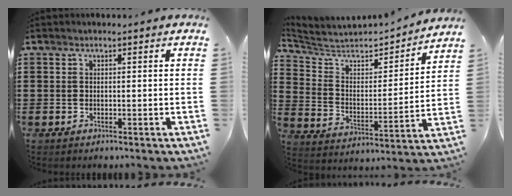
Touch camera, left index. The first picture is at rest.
{"total": 4.3, "force": [4.0, 1.3, 1.2], "torque": [-0.051, -0.036, 0.058]}